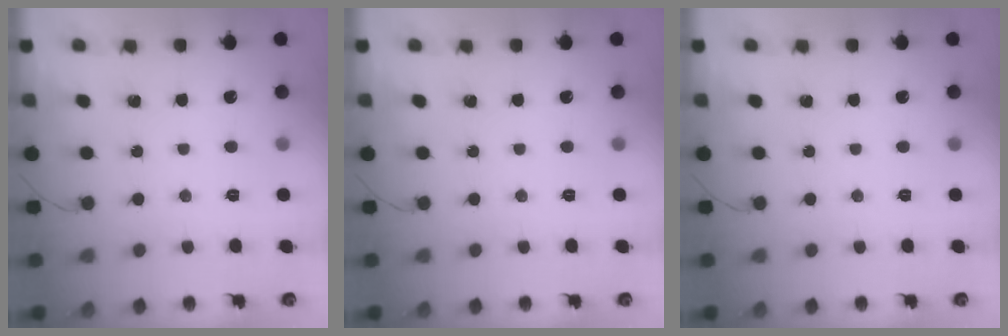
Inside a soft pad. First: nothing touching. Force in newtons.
{"total": 0.0}
{"total": 0.0}